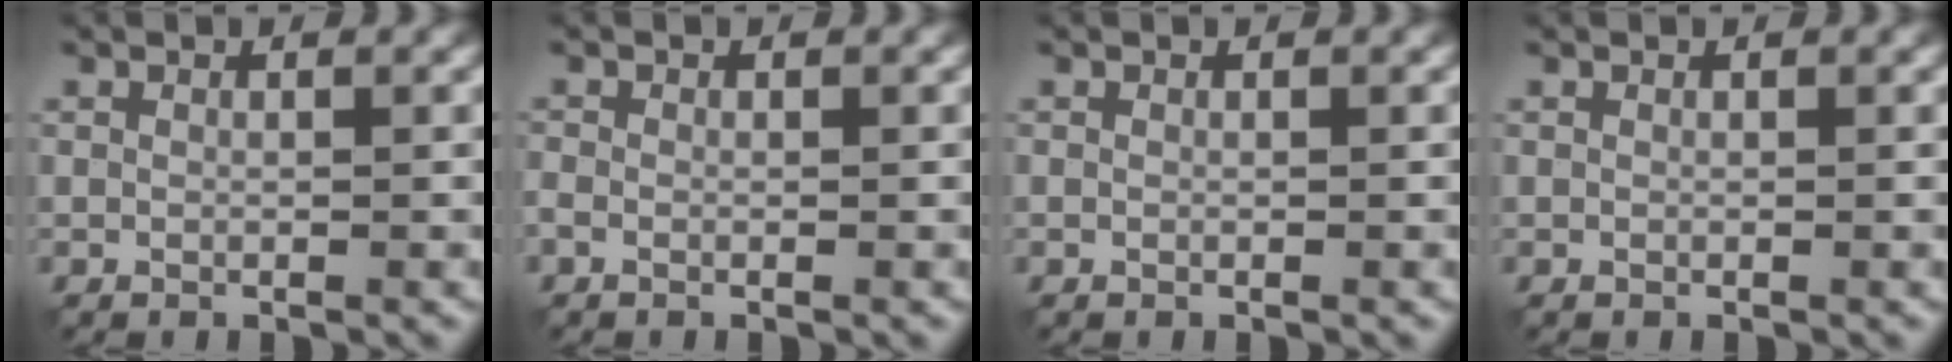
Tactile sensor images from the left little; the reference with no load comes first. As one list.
[{"total": 0.7, "force": [-0.5, 0.4, 0.3], "torque": [-0.012, 0.000, -0.014]}, {"total": 0.0}, {"total": 0.0}]